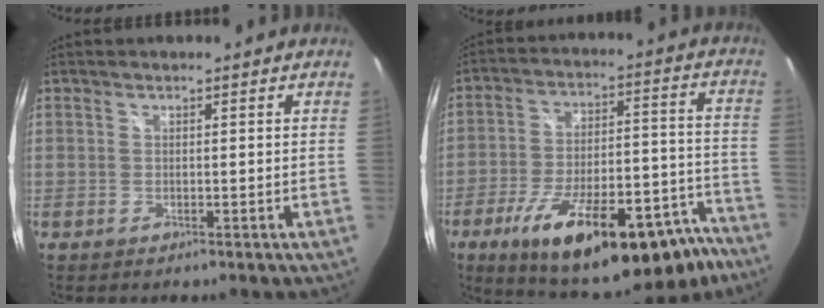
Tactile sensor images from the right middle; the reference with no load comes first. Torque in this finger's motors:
{"motor_torque": [1.09, -1.05, 0.40, 0.21]}